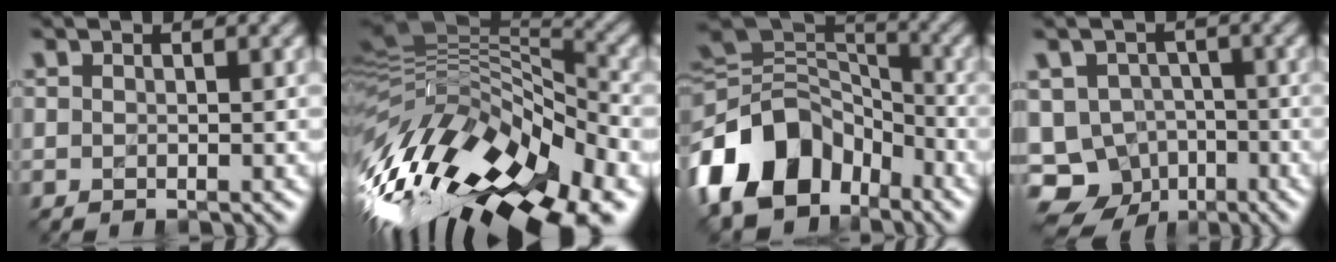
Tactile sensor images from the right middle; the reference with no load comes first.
{"total": 15.8, "force": [-6.0, 7.3, 12.7], "torque": [-0.245, 0.008, -0.097]}
{"total": 12.9, "force": [-6.7, 8.7, 6.7], "torque": [-0.147, 0.007, -0.127]}
{"total": 8.9, "force": [-5.0, 6.9, 2.5], "torque": [-0.038, -0.016, -0.088]}